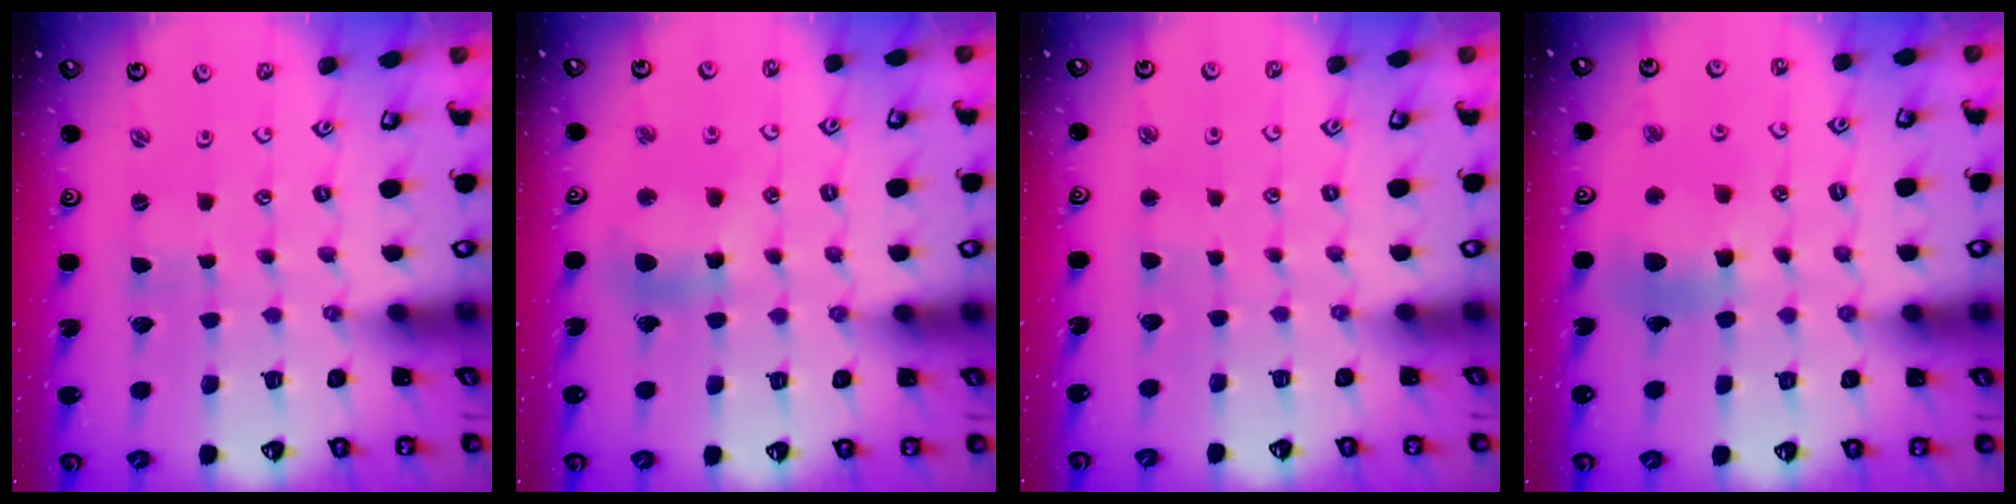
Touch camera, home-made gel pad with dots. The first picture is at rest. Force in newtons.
{"total": 11.1, "press": 11.0, "slide": 1.5}
{"total": 2.4, "press": 2.4, "slide": 0.5}
{"total": 12.0, "press": 11.9, "slide": 1.5}